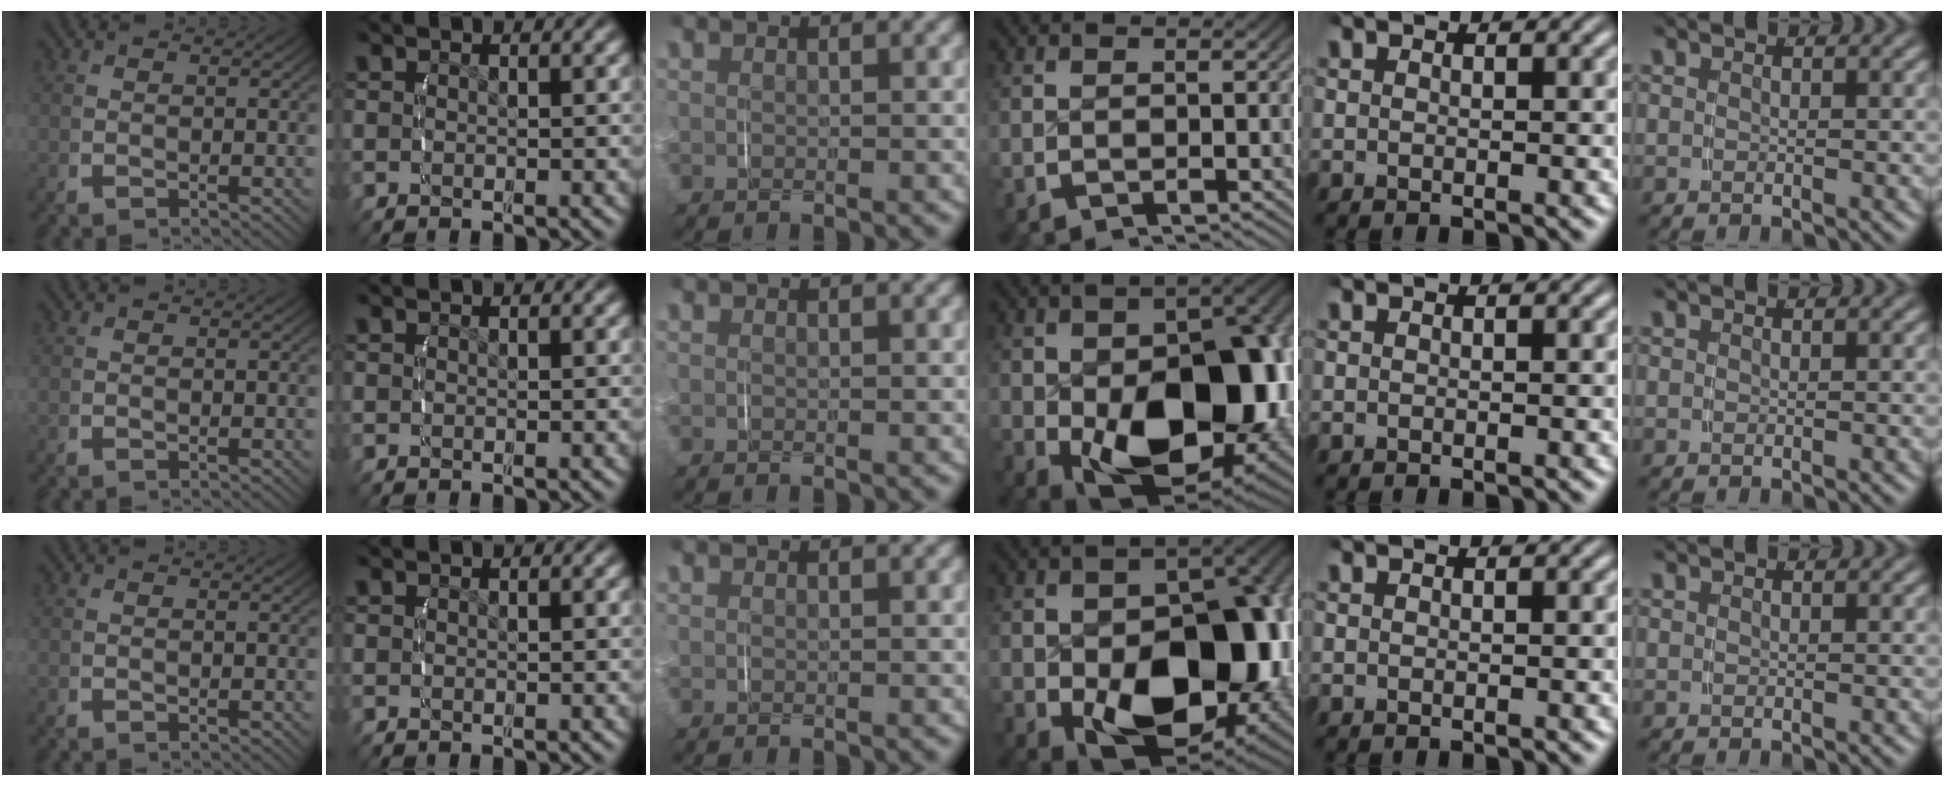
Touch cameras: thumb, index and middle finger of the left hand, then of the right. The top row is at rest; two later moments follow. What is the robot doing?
{"motion": "grasp_and_lifting", "object": "velcro strap"}